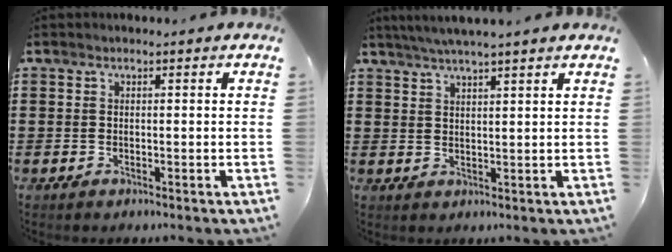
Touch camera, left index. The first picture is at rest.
{"total": 3.6, "force": [3.2, -0.5, 1.6], "torque": [-0.037, -0.006, 0.057]}